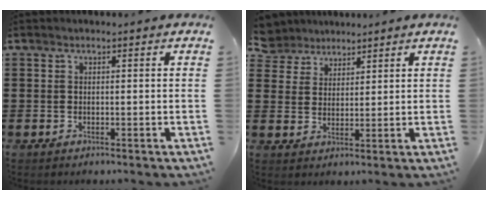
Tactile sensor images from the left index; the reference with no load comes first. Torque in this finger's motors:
{"motor_torque": [0.02, -0.01, -0.05, -0.02]}